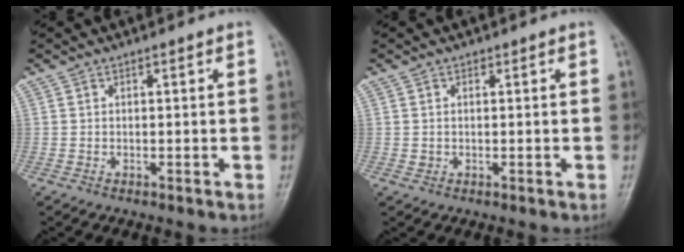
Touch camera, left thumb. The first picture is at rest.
{"total": 1.0, "force": [0.2, 1.0, 0.3], "torque": [0.000, 0.000, 0.003]}